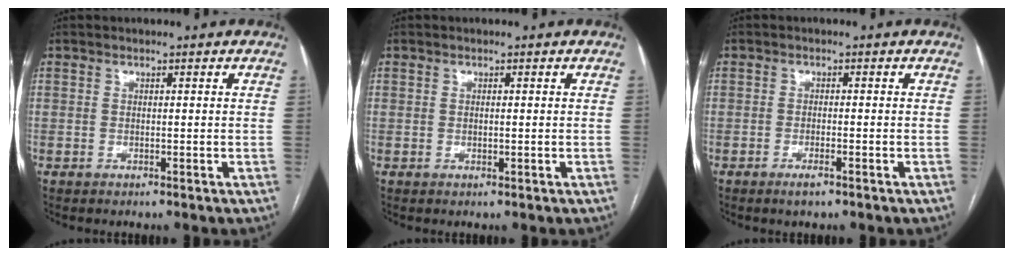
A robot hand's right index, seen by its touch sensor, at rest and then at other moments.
{"total": 0.6, "force": [0.0, 0.2, 0.5], "torque": [-0.011, -0.002, 0.002]}
{"total": 2.4, "force": [-1.6, 0.3, 1.8], "torque": [-0.034, -0.002, -0.027]}